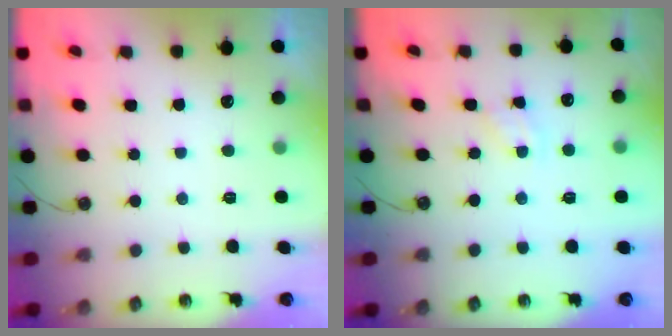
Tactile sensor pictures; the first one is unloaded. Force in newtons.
{"total": 2.1, "press": 2.1, "slide": 0.3}